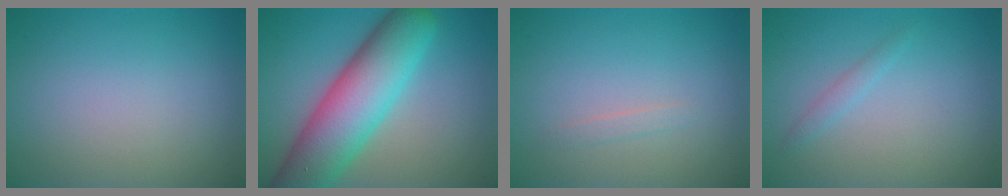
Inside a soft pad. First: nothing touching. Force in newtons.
{"total": 10.8, "press": 10.7, "slide": 0.4}
{"total": 0.6, "press": 0.6, "slide": 0.1}
{"total": 1.0, "press": 1.0, "slide": 0.0}